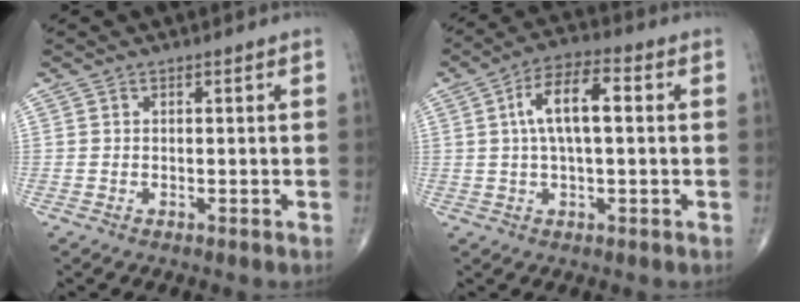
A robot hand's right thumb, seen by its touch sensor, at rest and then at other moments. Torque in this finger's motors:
{"motor_torque": [0.45, 2.28, 0.71, -0.14, 0.26]}